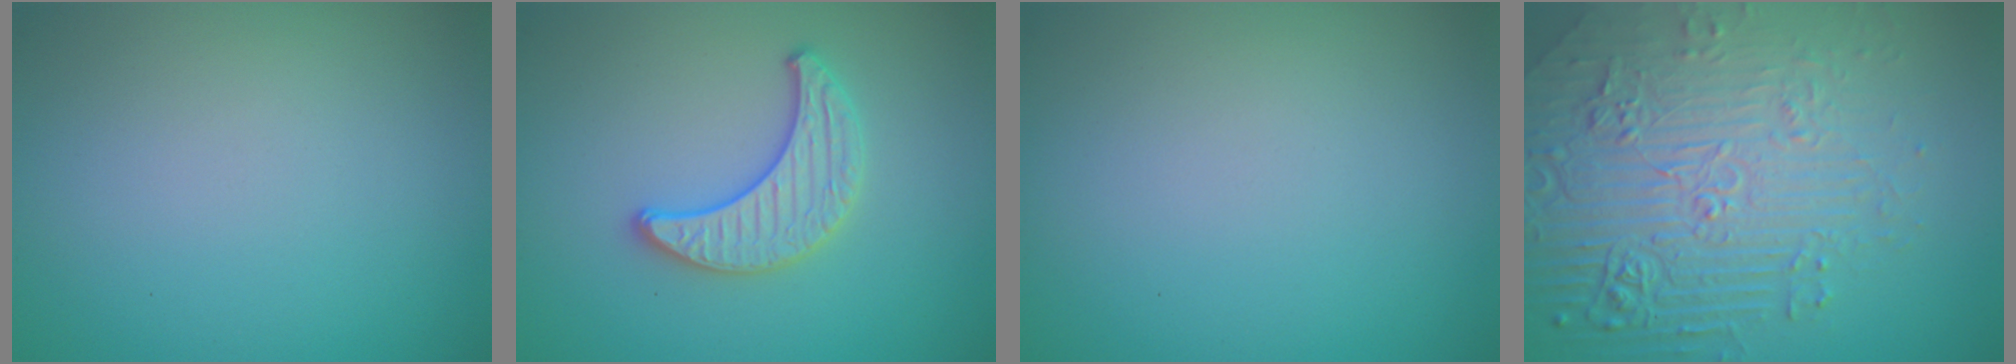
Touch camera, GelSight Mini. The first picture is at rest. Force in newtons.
{"total": 3.0, "press": 3.0, "slide": 0.5}
{"total": 0.0}
{"total": 8.6, "press": 6.0, "slide": 6.1}